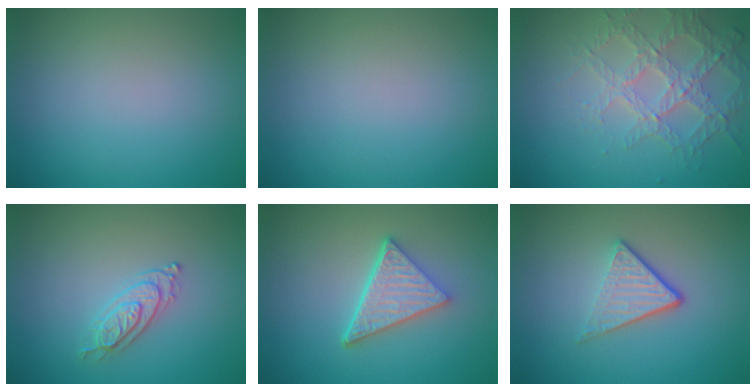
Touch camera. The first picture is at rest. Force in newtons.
{"total": 0.0}
{"total": 3.7, "press": 3.5, "slide": 1.2}
{"total": 2.2, "press": 2.1, "slide": 0.6}
{"total": 5.2, "press": 3.7, "slide": 3.6}
{"total": 3.6, "press": 2.4, "slide": 2.7}